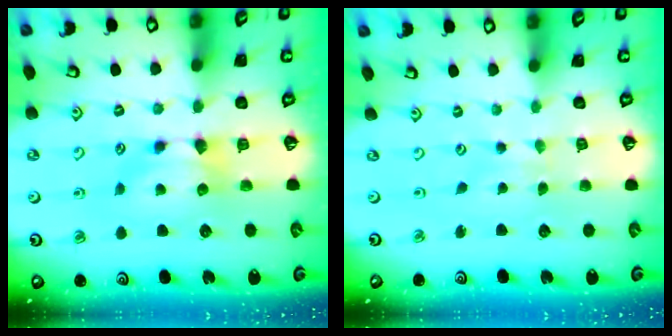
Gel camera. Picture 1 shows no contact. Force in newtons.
{"total": 2.9, "press": 2.9, "slide": 0.4}